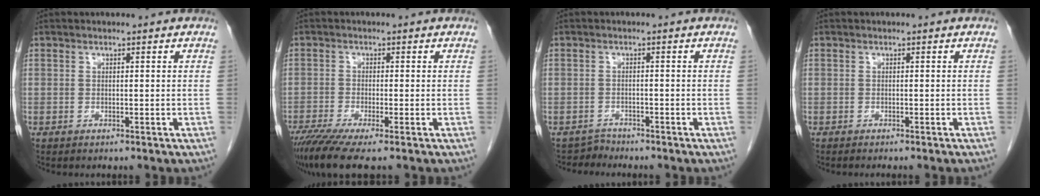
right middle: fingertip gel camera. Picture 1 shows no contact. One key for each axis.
{"total": 6.9, "fx": -5.0, "fy": 0.3, "fz": 4.8, "tx": -0.082, "ty": -0.019, "tz": -0.089}
{"total": 1.6, "fx": -1.3, "fy": 0.1, "fz": -1.0, "tx": 0.022, "ty": -0.006, "tz": -0.025}
{"total": 1.9, "fx": -1.7, "fy": -0.2, "fz": 1.0, "tx": -0.011, "ty": 0.003, "tz": -0.018}